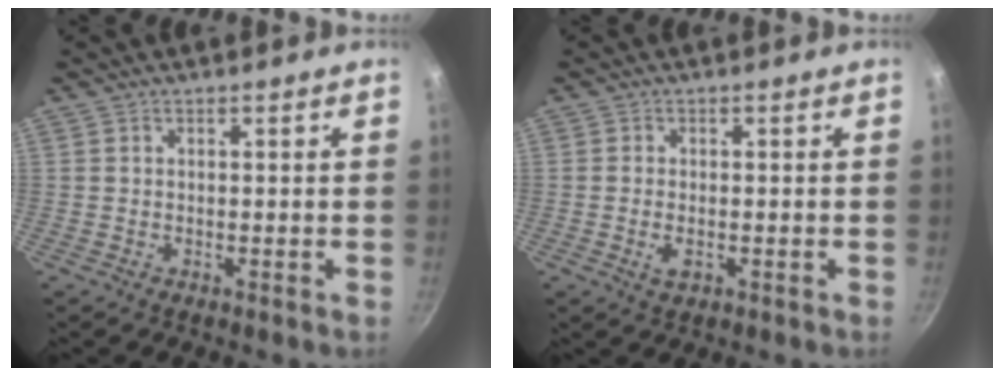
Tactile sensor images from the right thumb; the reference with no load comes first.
{"total": 2.6, "force": [-0.8, 1.3, 2.1], "torque": [-0.042, -0.002, -0.014]}